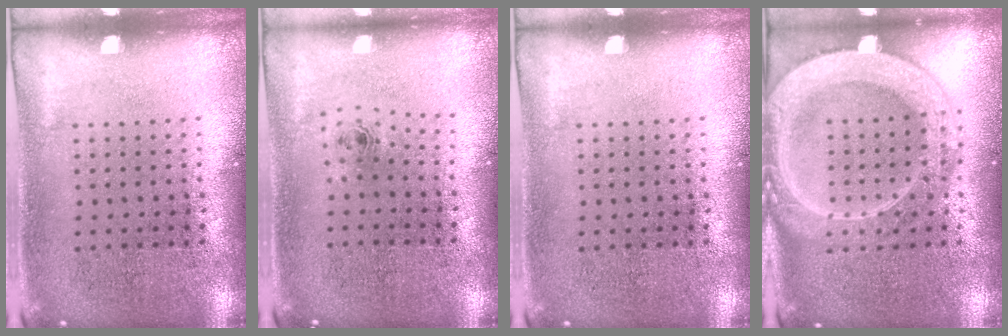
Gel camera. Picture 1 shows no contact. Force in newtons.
{"total": 0.8, "press": 0.4, "slide": 0.7}
{"total": 0.0}
{"total": 3.8, "press": 3.8, "slide": 0.4}